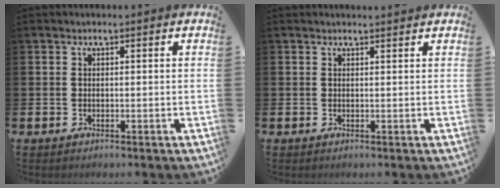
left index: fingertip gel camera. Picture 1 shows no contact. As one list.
[{"total": 0.8, "force": [0.8, 0.0, 0.2], "torque": [0.008, -0.005, 0.012]}]